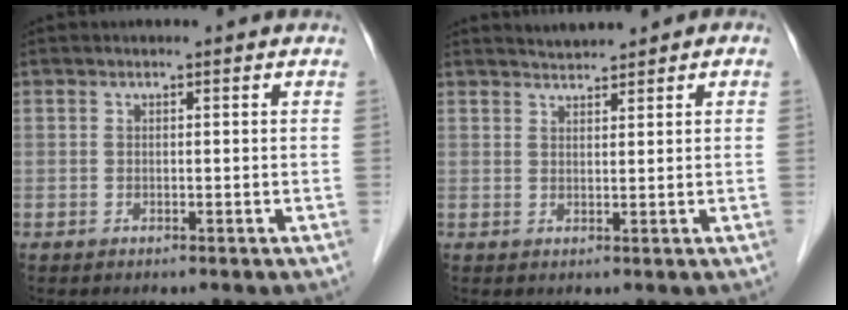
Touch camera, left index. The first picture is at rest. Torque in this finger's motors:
{"motor_torque": [0.21, -0.40, -0.11, 0.03]}